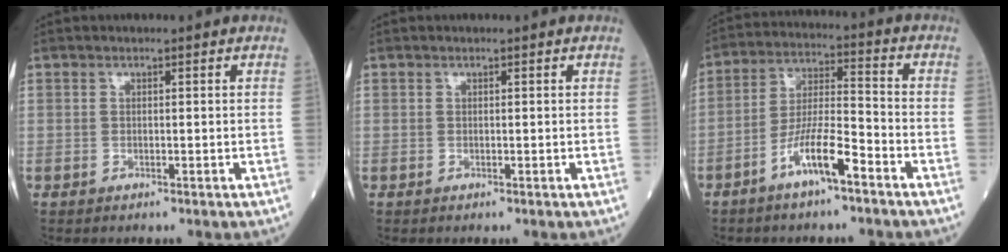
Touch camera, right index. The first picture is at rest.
{"total": 0.0}
{"total": 8.9, "force": [-5.3, 1.1, 7.1], "torque": [-0.137, 0.001, -0.100]}